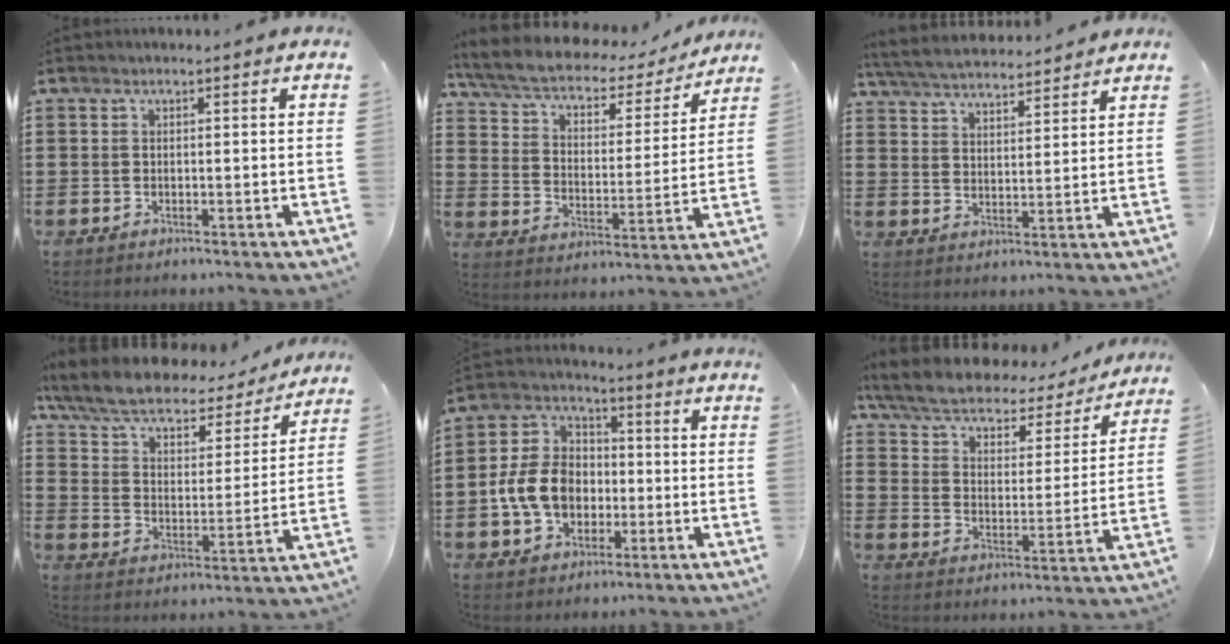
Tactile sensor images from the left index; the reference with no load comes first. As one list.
[{"total": 5.4, "force": [4.7, 1.5, 2.4], "torque": [-0.068, -0.033, 0.075]}, {"total": 5.0, "force": [4.9, 0.6, 1.0], "torque": [-0.041, -0.022, 0.086]}, {"total": 6.7, "force": [5.5, 1.9, 3.3], "torque": [-0.087, -0.033, 0.092]}, {"total": 9.6, "force": [-1.8, 7.7, 5.4], "torque": [-0.151, 0.019, -0.037]}, {"total": 5.1, "force": [4.5, 1.5, 2.0], "torque": [-0.063, -0.033, 0.072]}]